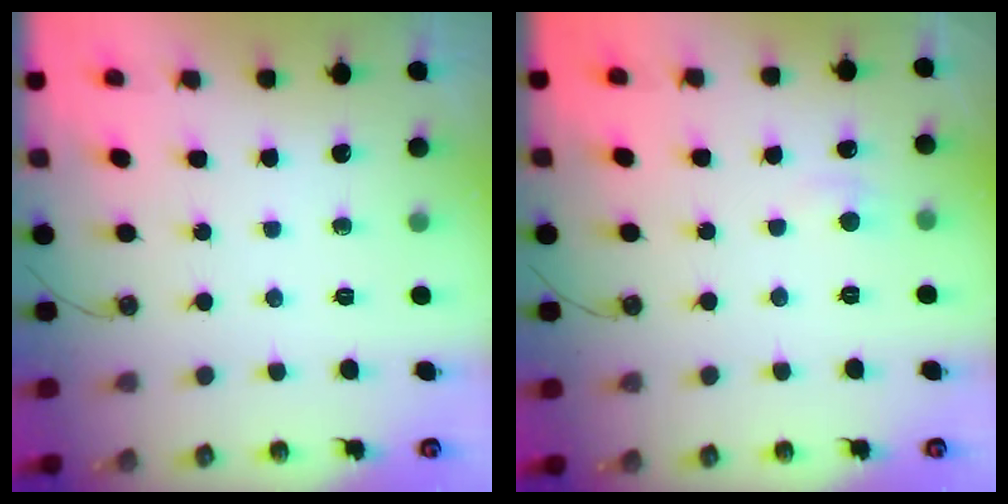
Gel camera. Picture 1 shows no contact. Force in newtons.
{"total": 2.7, "press": 2.7, "slide": 0.3}